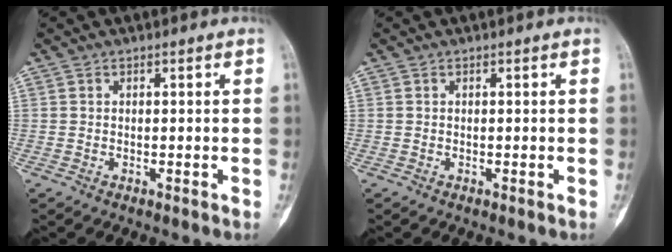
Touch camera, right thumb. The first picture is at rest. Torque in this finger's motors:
{"motor_torque": [2.51, 2.51, -0.01, 0.01, 0.00]}